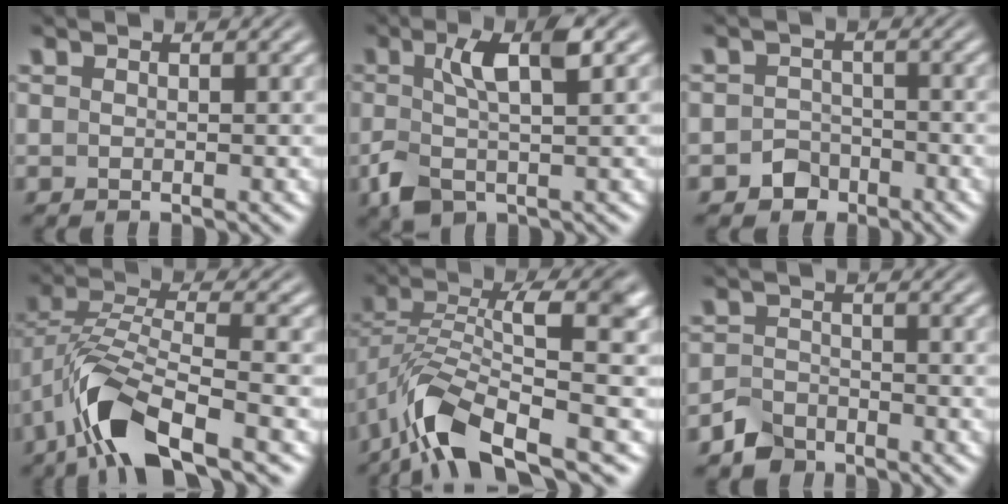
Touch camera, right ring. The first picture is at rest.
{"total": 4.3, "force": [-0.6, 1.4, 4.0], "torque": [-0.085, -0.004, -0.002]}
{"total": 3.9, "force": [-2.9, 2.6, 0.0], "torque": [-0.002, -0.017, -0.046]}
{"total": 7.0, "force": [-2.5, 3.0, 5.8], "torque": [-0.136, -0.031, -0.025]}
{"total": 8.2, "force": [-3.2, 3.2, 6.9], "torque": [-0.137, -0.031, -0.030]}
{"total": 3.3, "force": [-3.0, 1.3, 0.2], "torque": [-0.005, -0.015, -0.048]}